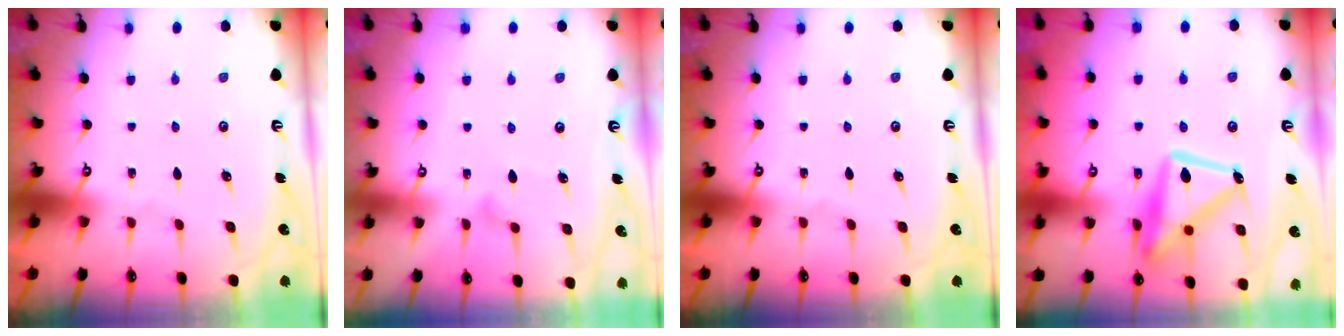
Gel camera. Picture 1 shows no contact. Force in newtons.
{"total": 7.4, "press": 7.4, "slide": 0.5}
{"total": 0.0}
{"total": 17.4, "press": 17.3, "slide": 1.4}